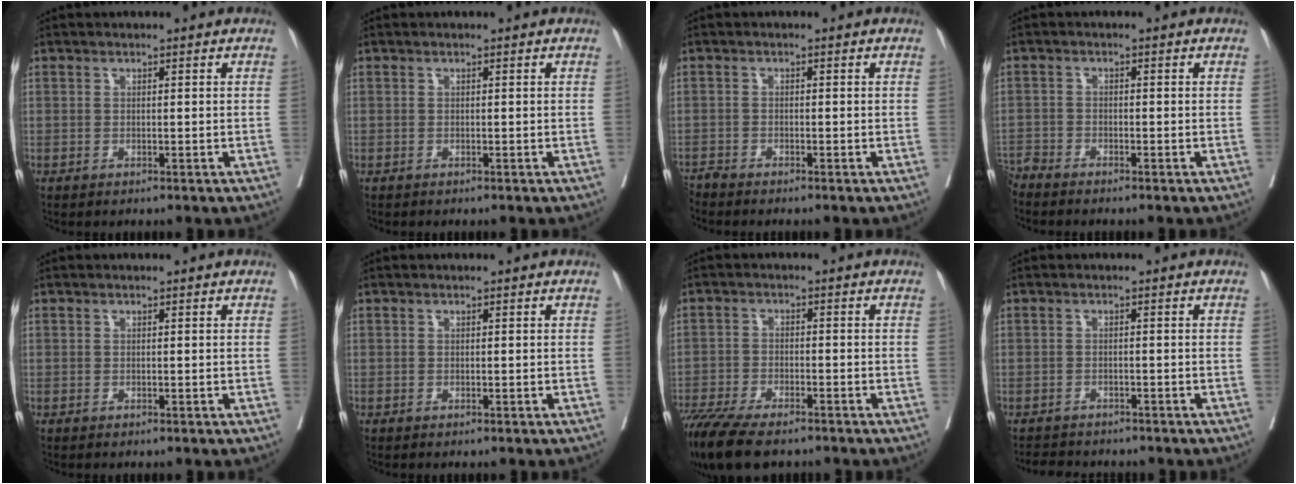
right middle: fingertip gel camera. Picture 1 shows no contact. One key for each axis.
{"total": 0.0}
{"total": 1.9, "fx": -1.8, "fy": -0.6, "fz": -0.1, "tx": 0.002, "ty": -0.007, "tz": -0.039}
{"total": 3.1, "fx": -3.1, "fy": -0.4, "fz": 0.3, "tx": -0.001, "ty": -0.012, "tz": -0.063}
{"total": 0.0}
{"total": 0.0}
{"total": 12.0, "fx": -9.6, "fy": 3.0, "fz": 6.5, "tx": -0.112, "ty": -0.020, "tz": -0.156}
{"total": 4.7, "fx": -4.4, "fy": 1.3, "fz": 1.0, "tx": -0.013, "ty": -0.008, "tz": -0.065}